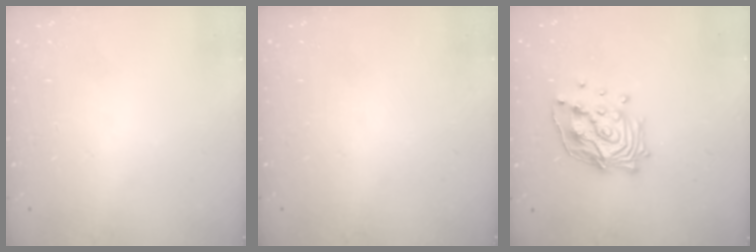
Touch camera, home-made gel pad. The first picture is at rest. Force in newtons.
{"total": 0.0}
{"total": 15.1, "press": 14.9, "slide": 1.9}